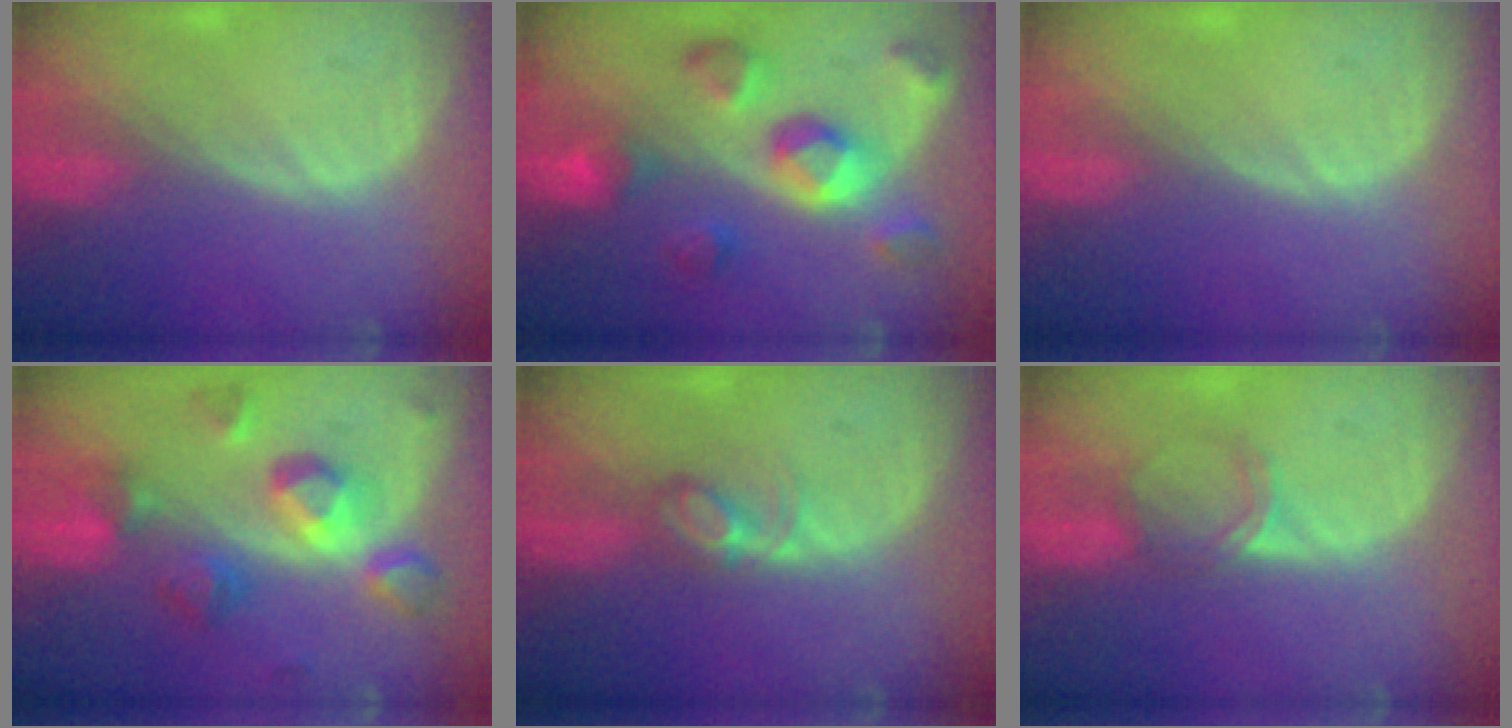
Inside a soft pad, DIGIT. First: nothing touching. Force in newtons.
{"total": 9.7, "press": 8.7, "slide": 4.3}
{"total": 0.0}
{"total": 8.5, "press": 8.5, "slide": 0.4}
{"total": 3.3, "press": 3.3, "slide": 0.2}
{"total": 3.1, "press": 2.7, "slide": 1.5}